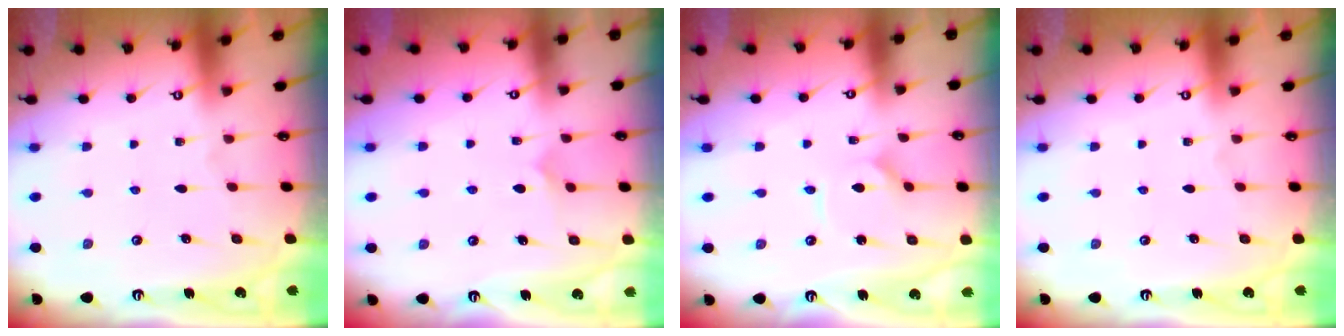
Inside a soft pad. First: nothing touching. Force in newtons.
{"total": 4.4, "press": 4.4, "slide": 0.2}
{"total": 1.5, "press": 1.5, "slide": 0.1}
{"total": 0.0}